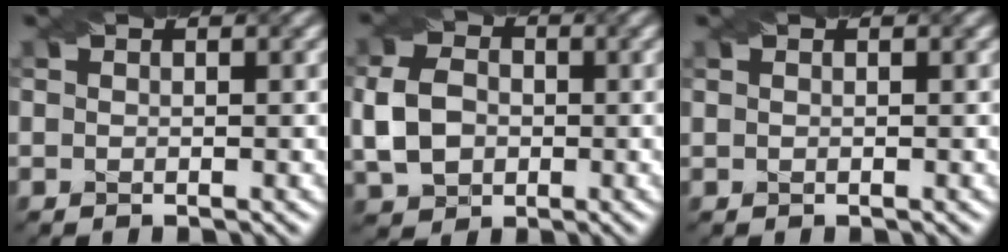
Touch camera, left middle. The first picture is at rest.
{"total": 4.7, "force": [-0.7, 3.7, 2.8], "torque": [-0.067, 0.004, -0.018]}
{"total": 0.0}